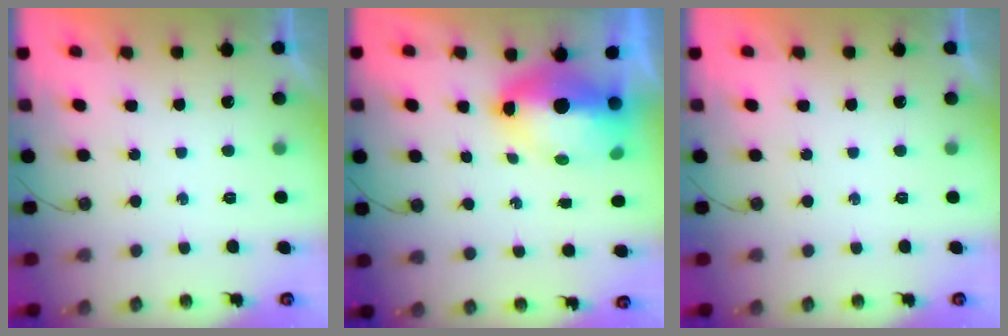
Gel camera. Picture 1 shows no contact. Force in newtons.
{"total": 11.5, "press": 11.3, "slide": 1.8}
{"total": 0.0}